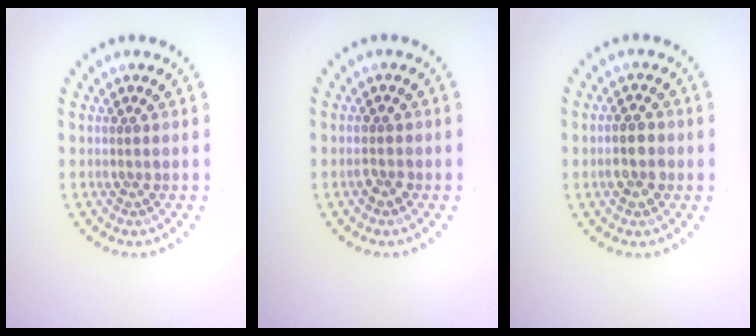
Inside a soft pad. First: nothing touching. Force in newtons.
{"total": 1.2, "press": 1.2, "slide": 0.1}
{"total": 2.6, "press": 2.5, "slide": 0.6}